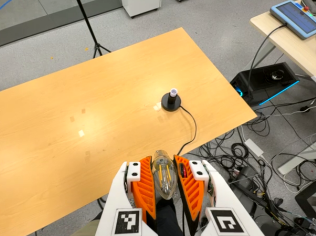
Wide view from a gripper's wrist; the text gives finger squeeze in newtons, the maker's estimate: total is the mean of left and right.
{"total": 18.3, "left": 19.1, "right": 17.5}